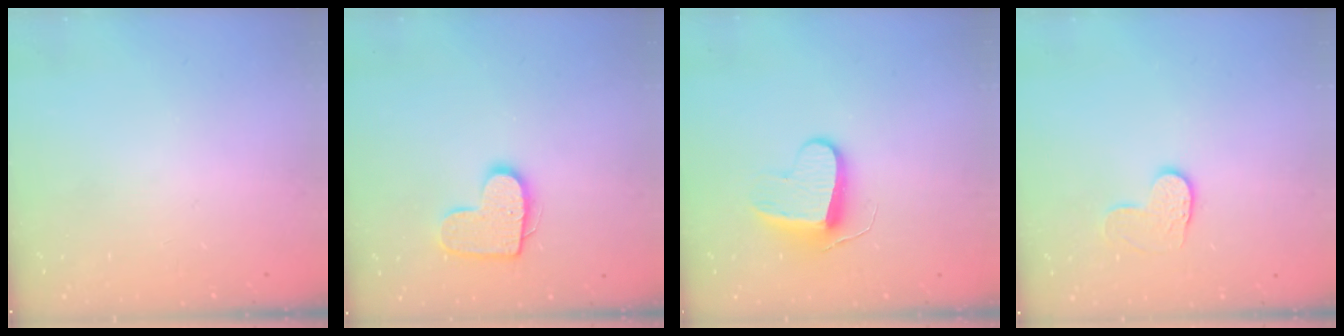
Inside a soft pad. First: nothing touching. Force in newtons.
{"total": 11.8, "press": 11.8, "slide": 0.6}
{"total": 9.1, "press": 9.0, "slide": 0.6}
{"total": 6.6, "press": 6.6, "slide": 0.3}